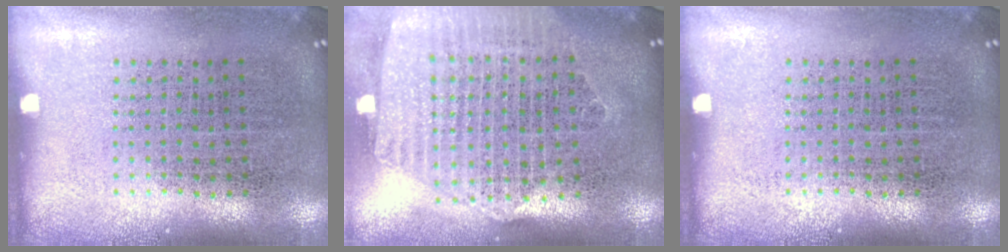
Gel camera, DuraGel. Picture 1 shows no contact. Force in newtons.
{"total": 2.5, "press": 2.2, "slide": 1.2}
{"total": 0.0}